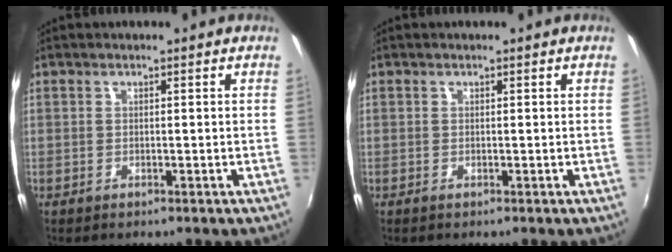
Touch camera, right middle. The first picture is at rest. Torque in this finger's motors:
{"motor_torque": [0.00, 0.00, 0.00, 0.00]}